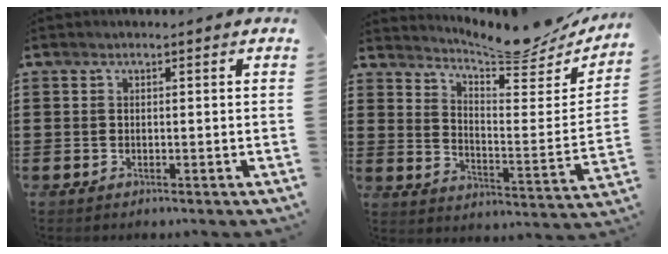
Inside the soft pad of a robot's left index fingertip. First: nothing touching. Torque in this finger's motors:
{"motor_torque": [-0.33, -0.23, -0.29, -0.21]}